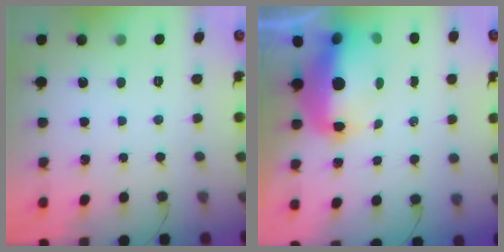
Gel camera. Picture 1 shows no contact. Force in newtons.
{"total": 16.6, "press": 14.5, "slide": 8.2}